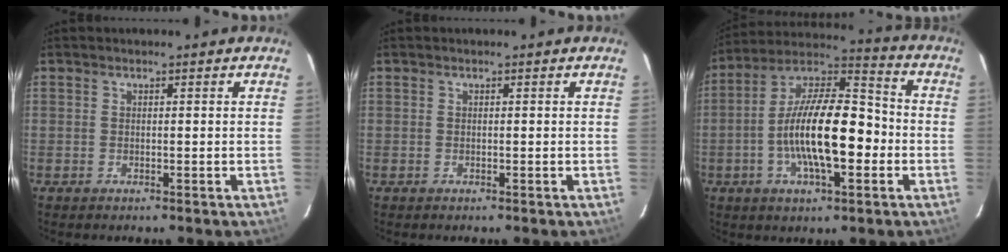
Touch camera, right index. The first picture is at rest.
{"total": 0.0}
{"total": 17.8, "force": [-3.7, 6.4, 16.2], "torque": [-0.292, 0.008, -0.073]}